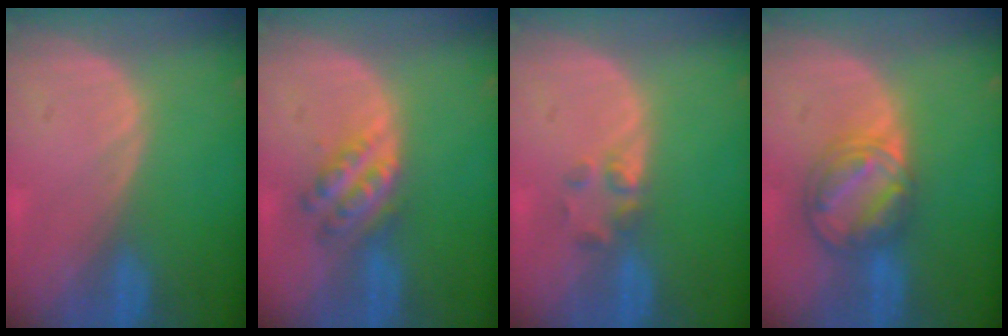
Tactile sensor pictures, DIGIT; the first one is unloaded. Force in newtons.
{"total": 5.4, "press": 4.9, "slide": 2.3}
{"total": 2.3, "press": 2.2, "slide": 0.8}
{"total": 8.1, "press": 7.0, "slide": 4.1}